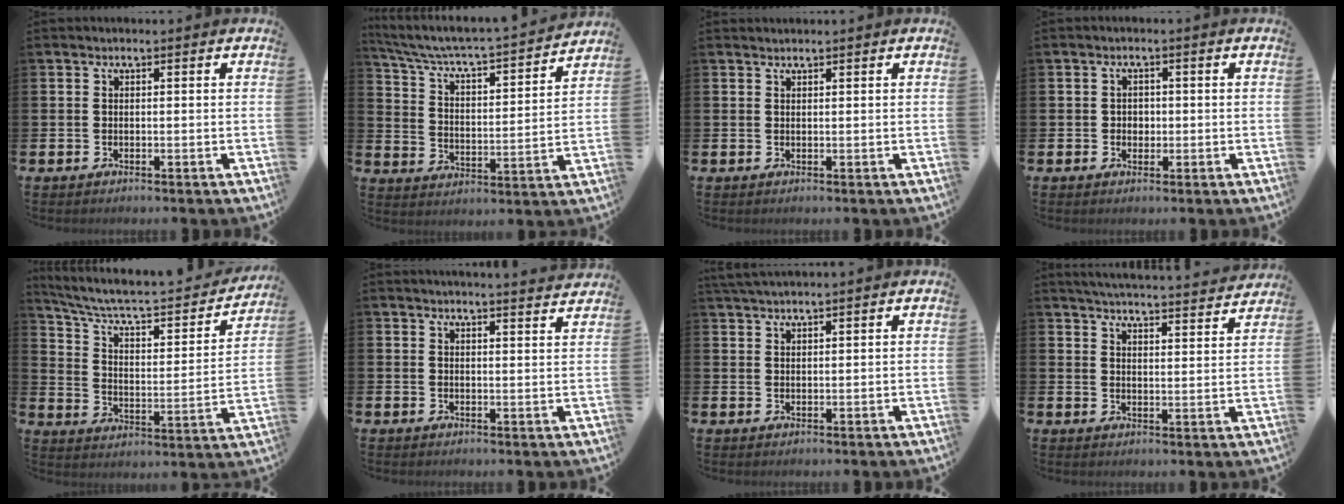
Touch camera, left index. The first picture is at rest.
{"total": 5.7, "force": [5.3, 0.6, 2.0], "torque": [-0.070, -0.049, 0.081]}
{"total": 0.8, "force": [0.8, 0.1, 0.0], "torque": [0.008, -0.002, 0.012]}
{"total": 1.6, "force": [0.0, 1.5, 0.5], "torque": [0.004, 0.003, -0.007]}
{"total": 7.7, "force": [6.3, 2.2, 3.9], "torque": [-0.110, -0.043, 0.101]}
{"total": 2.9, "force": [2.9, -0.4, 0.0], "torque": [0.002, -0.022, 0.051]}
{"total": 2.1, "force": [2.1, -0.1, 0.5], "torque": [-0.020, 0.000, 0.040]}
{"total": 5.0, "force": [5.0, -0.1, 0.7], "torque": [-0.026, -0.038, 0.086]}